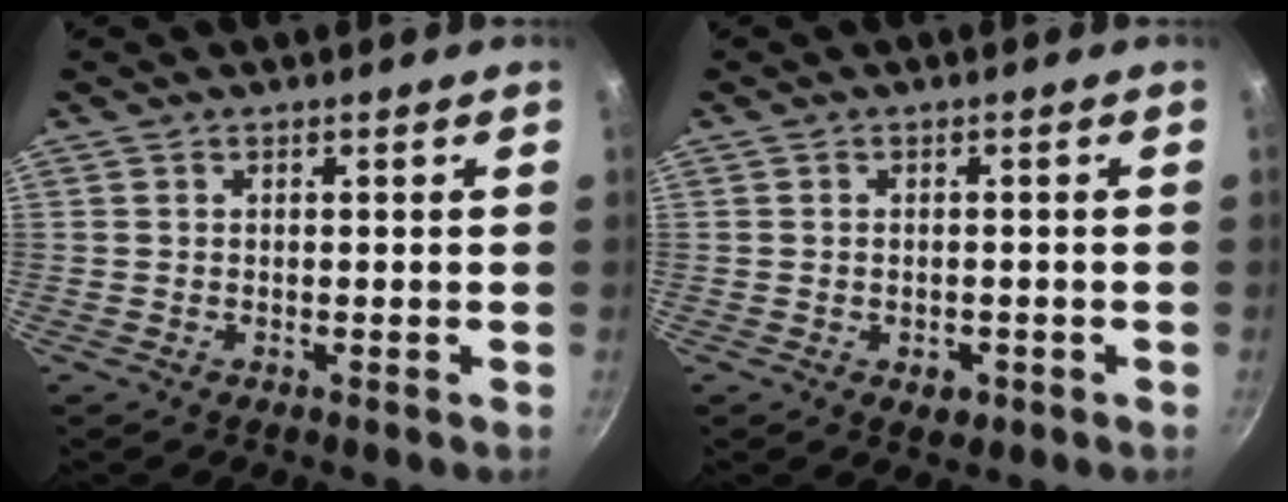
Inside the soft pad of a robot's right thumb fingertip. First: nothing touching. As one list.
[{"total": 2.6, "force": [-1.0, 1.7, 1.6], "torque": [-0.020, 0.004, -0.009]}]